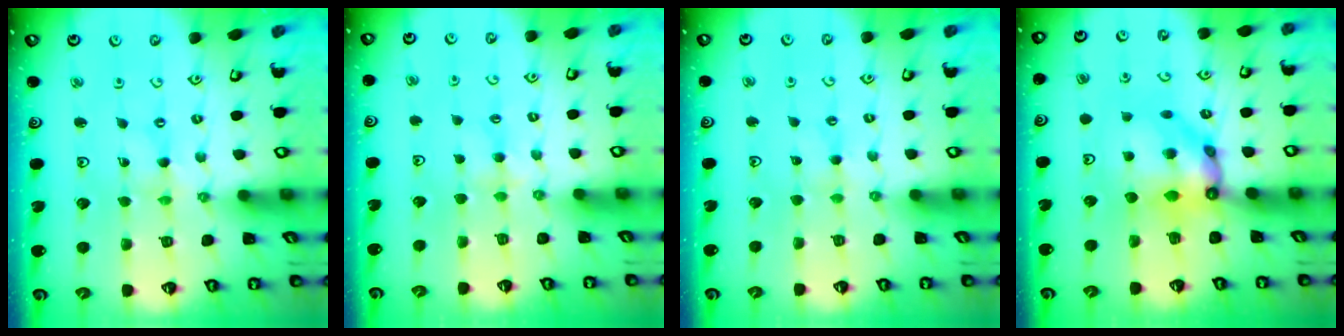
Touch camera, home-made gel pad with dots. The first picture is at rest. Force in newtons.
{"total": 3.9, "press": 3.9, "slide": 0.6}
{"total": 1.5, "press": 1.5, "slide": 0.3}
{"total": 11.2, "press": 11.1, "slide": 1.5}